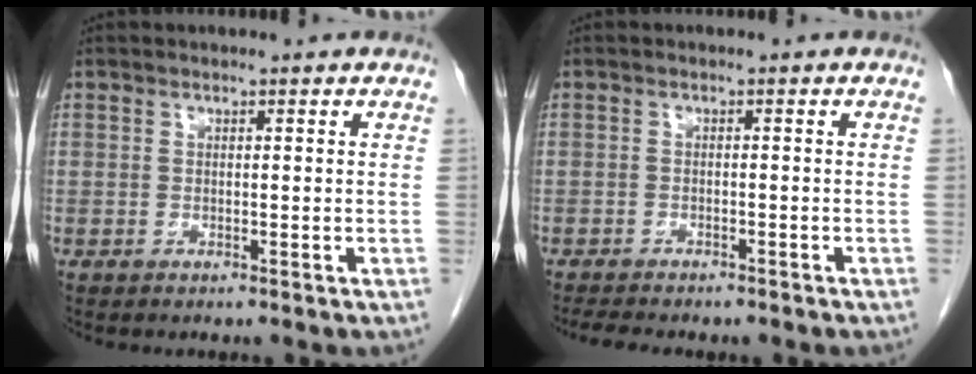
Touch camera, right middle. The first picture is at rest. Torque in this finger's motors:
{"motor_torque": [1.09, -1.05, 0.07, 0.04]}